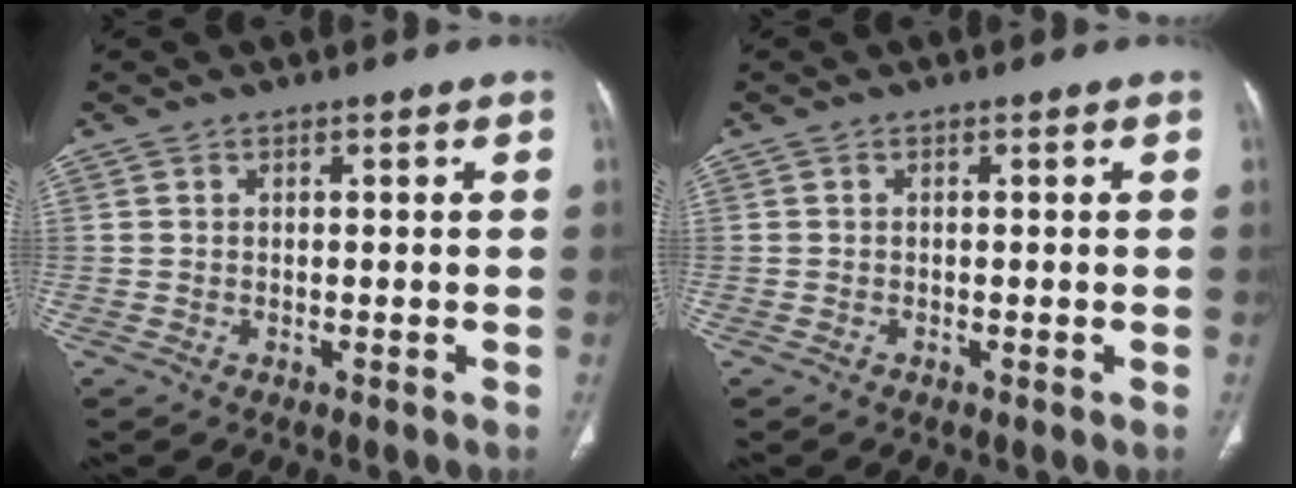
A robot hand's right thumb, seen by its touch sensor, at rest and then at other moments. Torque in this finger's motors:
{"motor_torque": [0.06, -0.83, -0.02, 0.21, -0.03]}